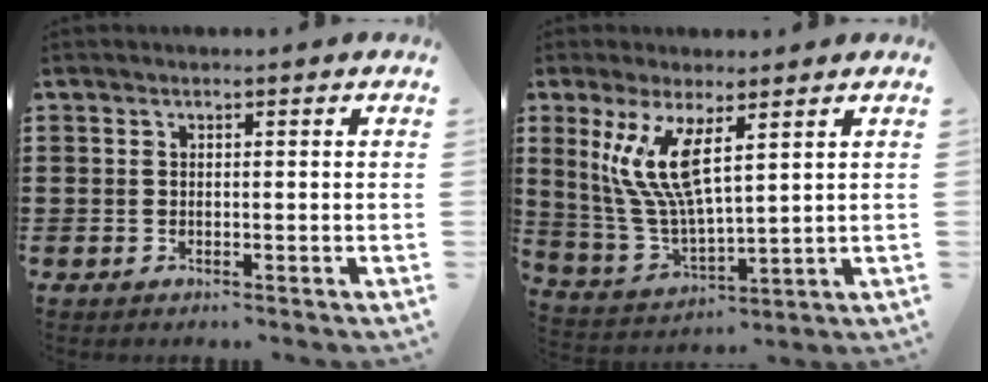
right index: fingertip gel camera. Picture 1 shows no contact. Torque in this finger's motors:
{"motor_torque": [1.66, 0.48, 1.05, 0.21]}